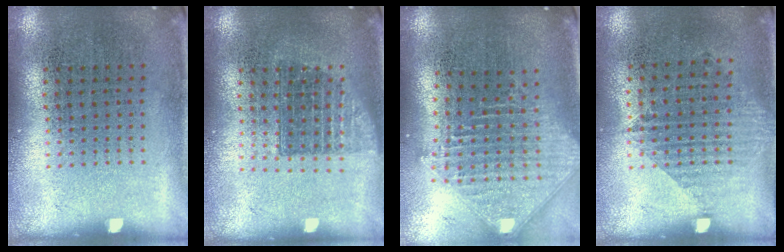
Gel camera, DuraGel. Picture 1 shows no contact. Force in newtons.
{"total": 1.4, "press": 1.2, "slide": 0.8}
{"total": 2.5, "press": 2.0, "slide": 1.6}
{"total": 1.1, "press": 1.0, "slide": 0.5}